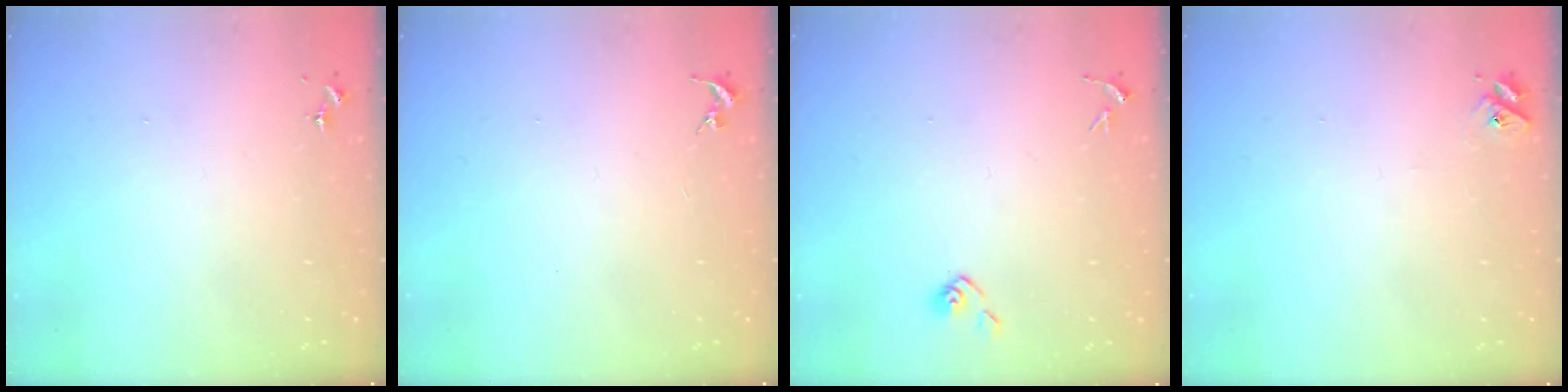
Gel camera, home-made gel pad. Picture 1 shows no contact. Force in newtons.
{"total": 0.0}
{"total": 4.3, "press": 4.2, "slide": 0.5}
{"total": 2.8, "press": 2.8, "slide": 0.3}